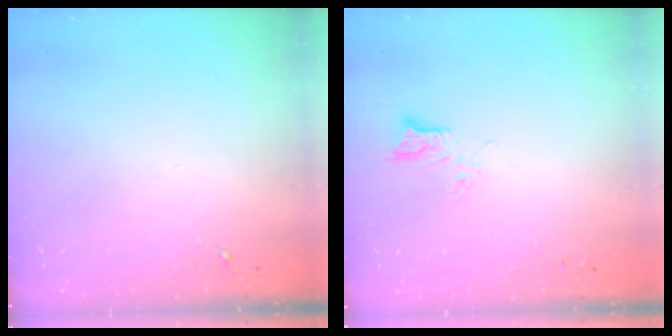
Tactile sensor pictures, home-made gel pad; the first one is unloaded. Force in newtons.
{"total": 3.8, "press": 3.8, "slide": 0.3}